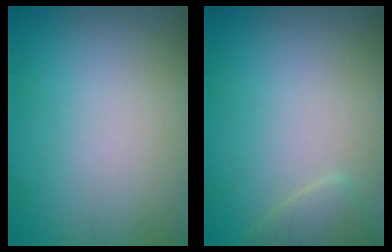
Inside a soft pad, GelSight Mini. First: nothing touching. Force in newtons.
{"total": 1.5, "press": 1.5, "slide": 0.1}